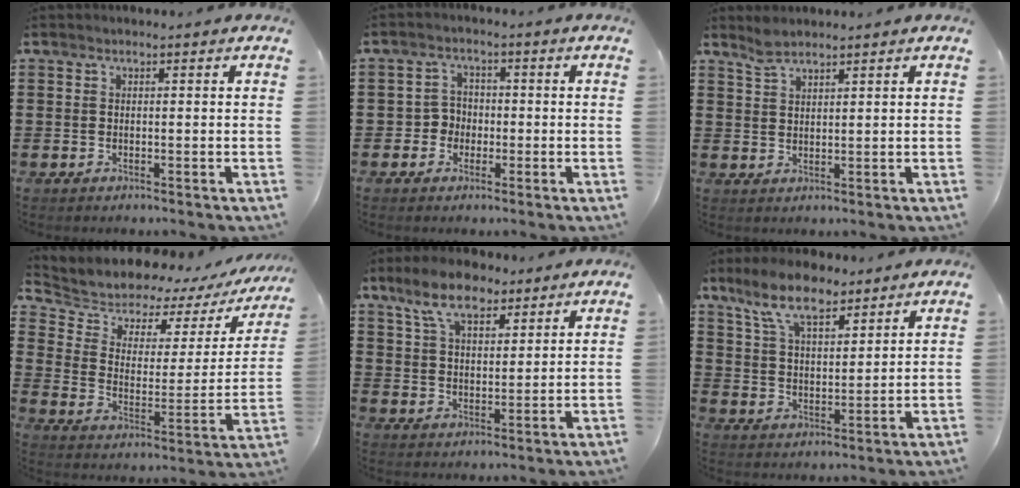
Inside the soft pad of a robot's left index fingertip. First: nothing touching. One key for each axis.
{"total": 3.2, "fx": -1.1, "fy": 2.9, "fz": 1.0, "tx": -0.030, "ty": 0.006, "tz": -0.025}
{"total": 2.4, "fx": 2.2, "fy": 0.5, "fz": 0.8, "tx": -0.020, "ty": 0.002, "tz": 0.043}
{"total": 6.3, "fx": 5.6, "fy": 2.6, "fz": 1.1, "tx": -0.053, "ty": -0.043, "tz": 0.094}
{"total": 8.6, "fx": 6.4, "fy": 3.6, "fz": 4.5, "tx": -0.101, "ty": -0.002, "tz": 0.117}
{"total": 9.3, "fx": 7.2, "fy": 3.2, "fz": 4.9, "tx": -0.116, "ty": -0.006, "tz": 0.134}